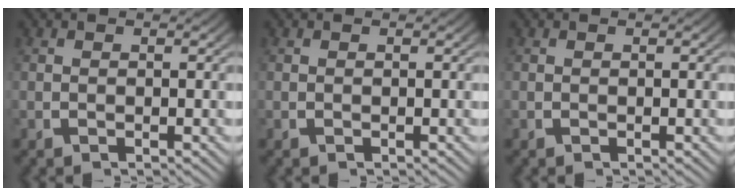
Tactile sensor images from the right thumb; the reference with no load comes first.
{"total": 0.0}
{"total": 0.0}